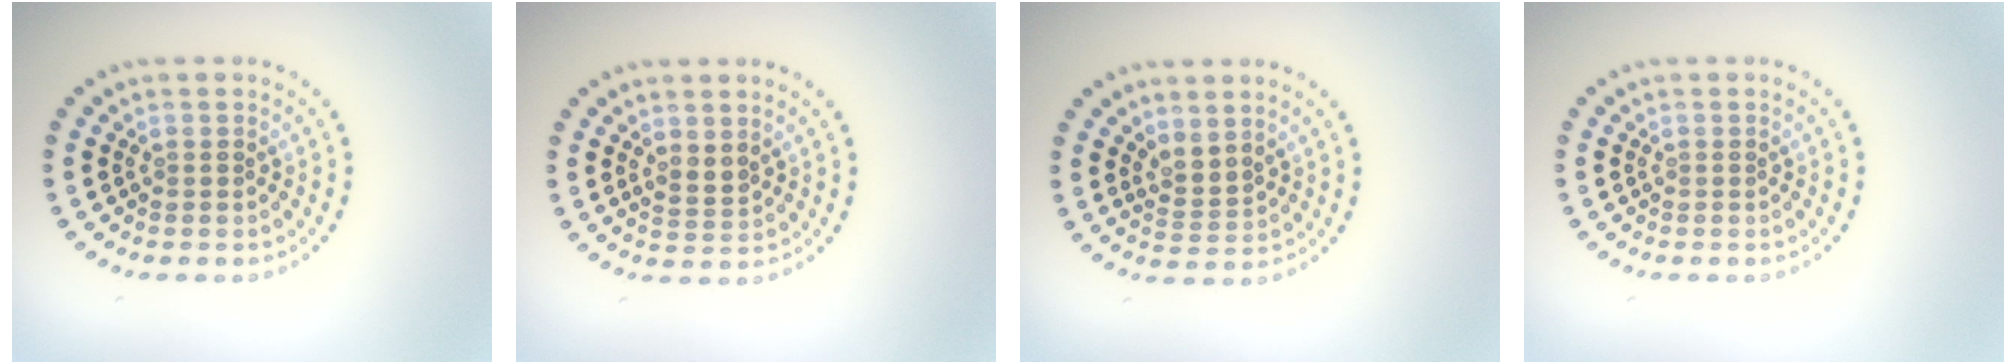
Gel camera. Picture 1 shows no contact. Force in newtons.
{"total": 1.5, "press": 1.2, "slide": 0.9}
{"total": 2.1, "press": 1.3, "slide": 1.6}
{"total": 0.0}